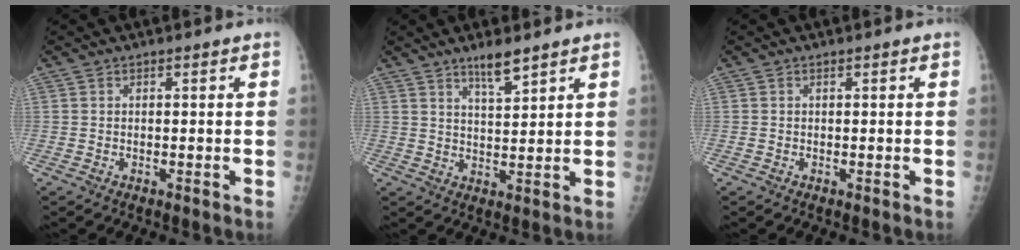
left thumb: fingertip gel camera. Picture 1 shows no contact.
{"total": 4.7, "force": [3.6, 0.6, 3.0], "torque": [-0.046, -0.027, 0.064]}
{"total": 0.0}